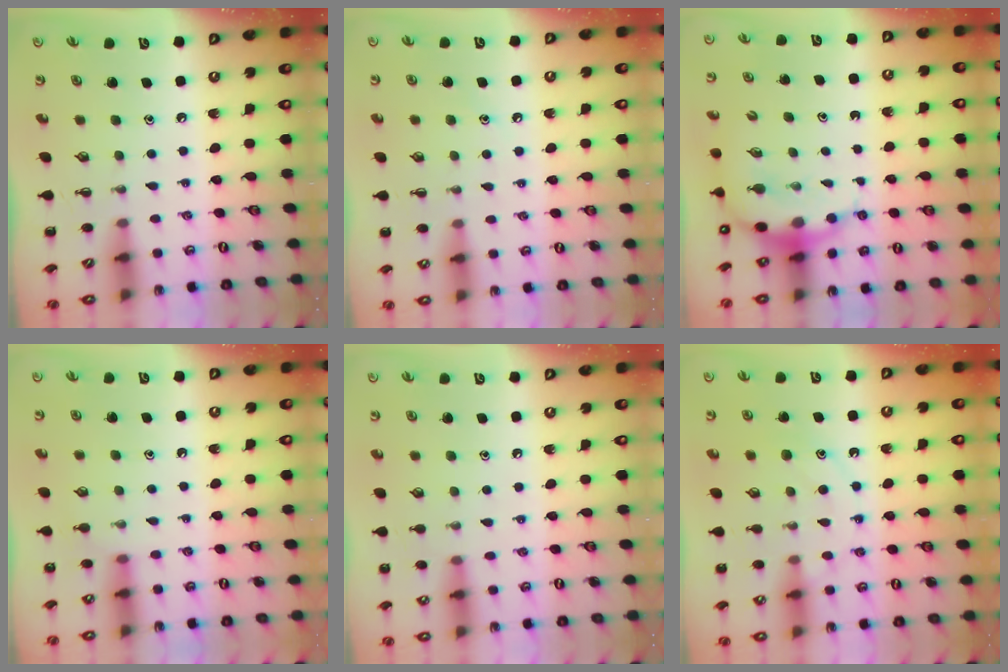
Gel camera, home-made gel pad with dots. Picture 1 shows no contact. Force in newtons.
{"total": 6.3, "press": 6.1, "slide": 1.8}
{"total": 7.1, "press": 6.9, "slide": 1.7}
{"total": 3.8, "press": 3.6, "slide": 1.2}
{"total": 7.8, "press": 7.5, "slide": 2.3}
{"total": 11.2, "press": 11.2, "slide": 0.8}